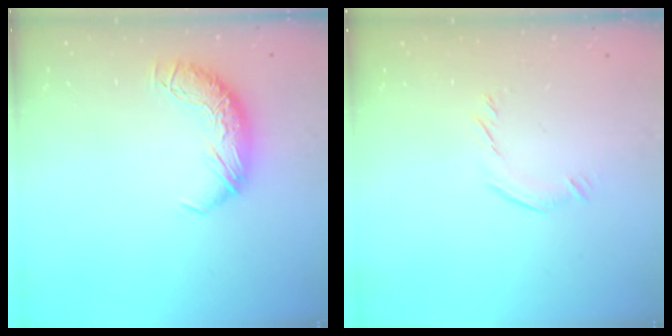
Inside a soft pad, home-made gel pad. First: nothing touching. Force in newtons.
{"total": 5.5, "press": 5.4, "slide": 0.8}